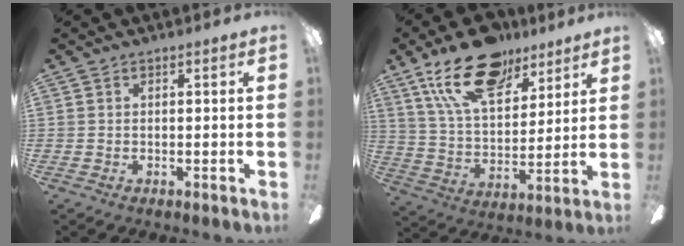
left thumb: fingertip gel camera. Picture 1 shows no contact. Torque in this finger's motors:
{"motor_torque": [0.65, -0.14, 1.65, -1.13, 0.15]}